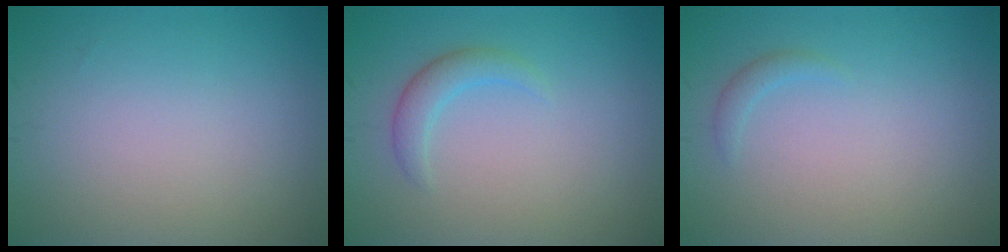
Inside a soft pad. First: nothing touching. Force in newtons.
{"total": 1.9, "press": 1.9, "slide": 0.1}
{"total": 0.9, "press": 0.9, "slide": 0.0}